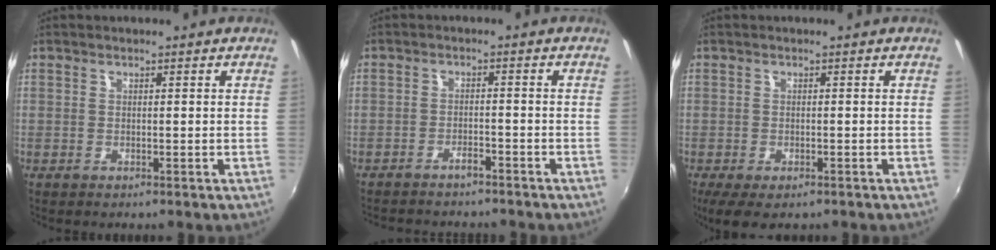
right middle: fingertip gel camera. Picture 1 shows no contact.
{"total": 6.0, "force": [-5.5, 1.4, 2.0], "torque": [-0.057, -0.005, -0.079]}
{"total": 5.5, "force": [-3.4, 2.4, 3.5], "torque": [-0.079, -0.026, -0.056]}